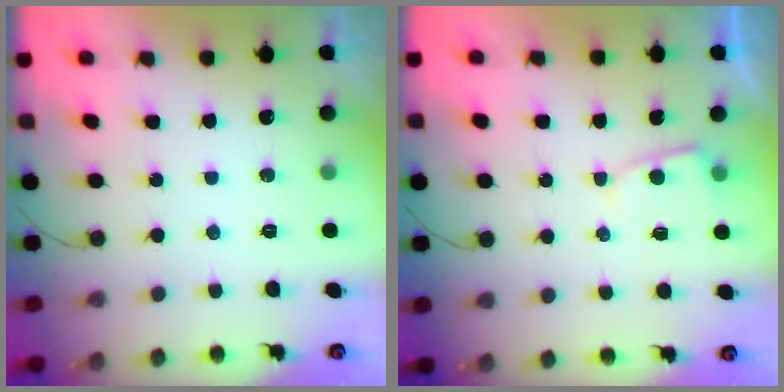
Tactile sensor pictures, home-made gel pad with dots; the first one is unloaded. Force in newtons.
{"total": 2.6, "press": 2.6, "slide": 0.2}